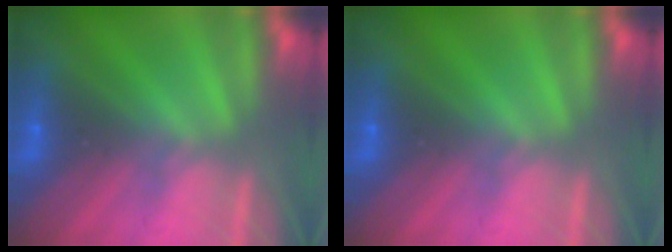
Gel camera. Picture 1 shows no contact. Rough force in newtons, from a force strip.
{"total": 0.0}